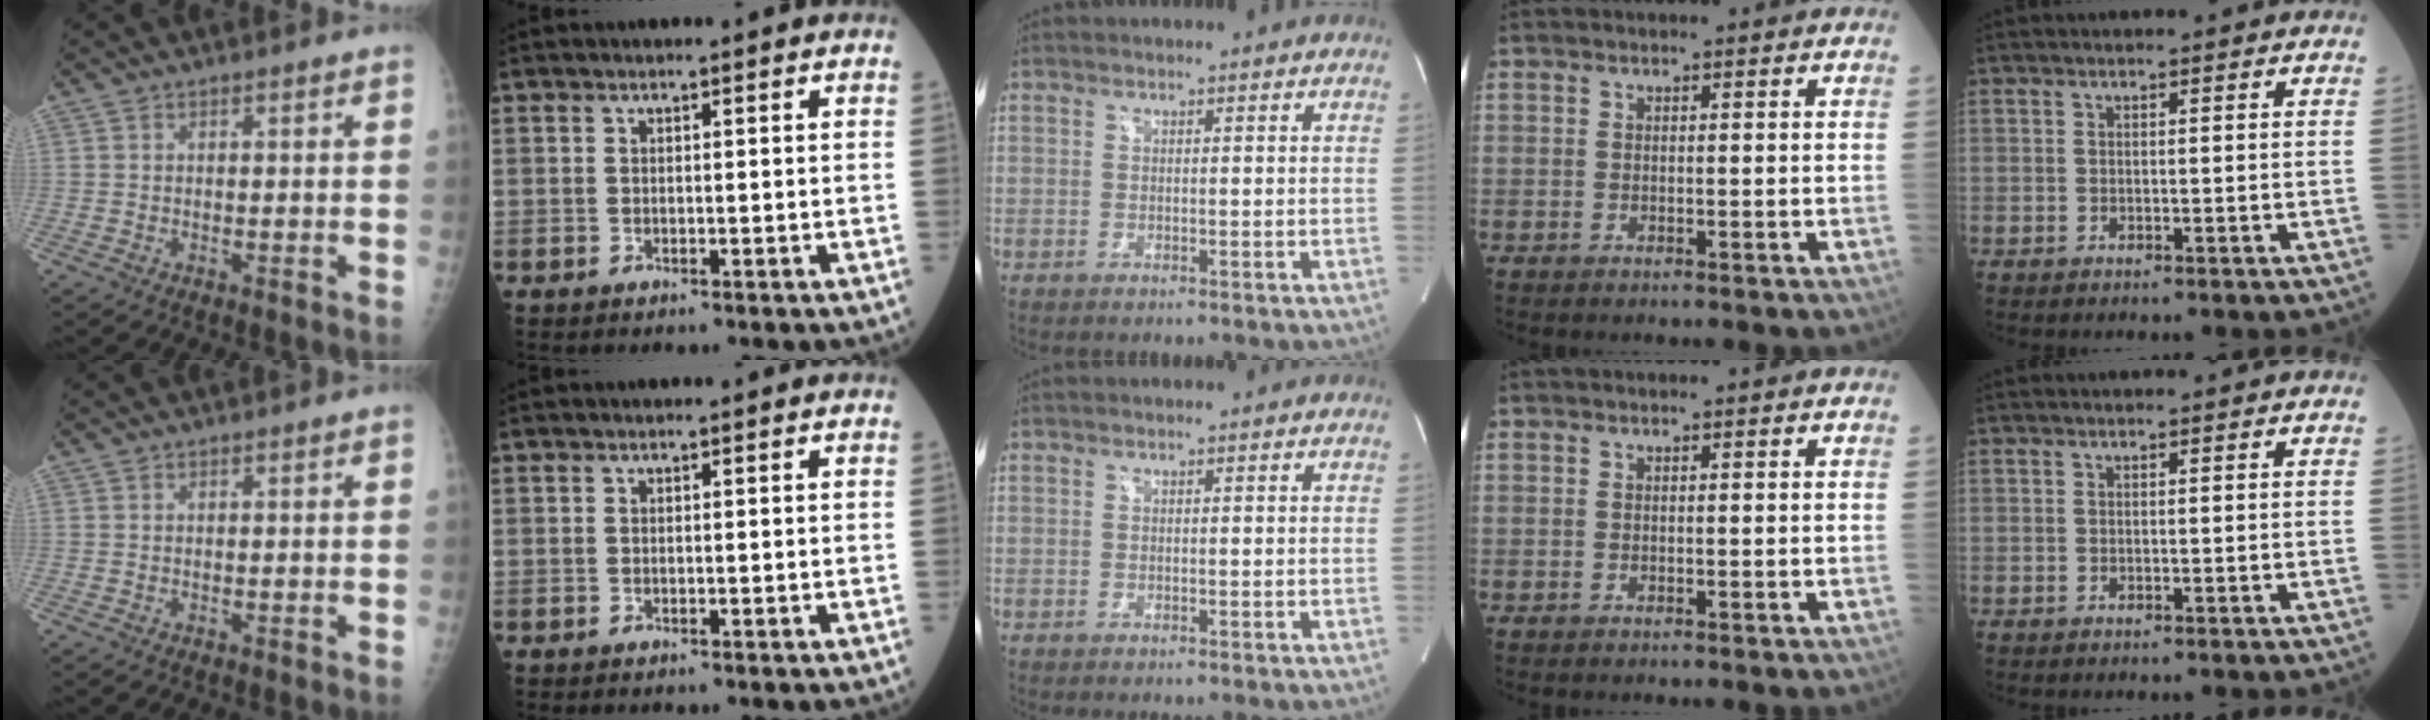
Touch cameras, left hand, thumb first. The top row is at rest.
{}